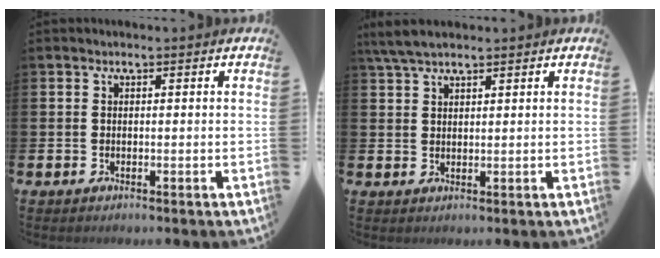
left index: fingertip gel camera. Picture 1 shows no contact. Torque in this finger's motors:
{"motor_torque": [-0.11, -0.16, 0.36, 0.04]}